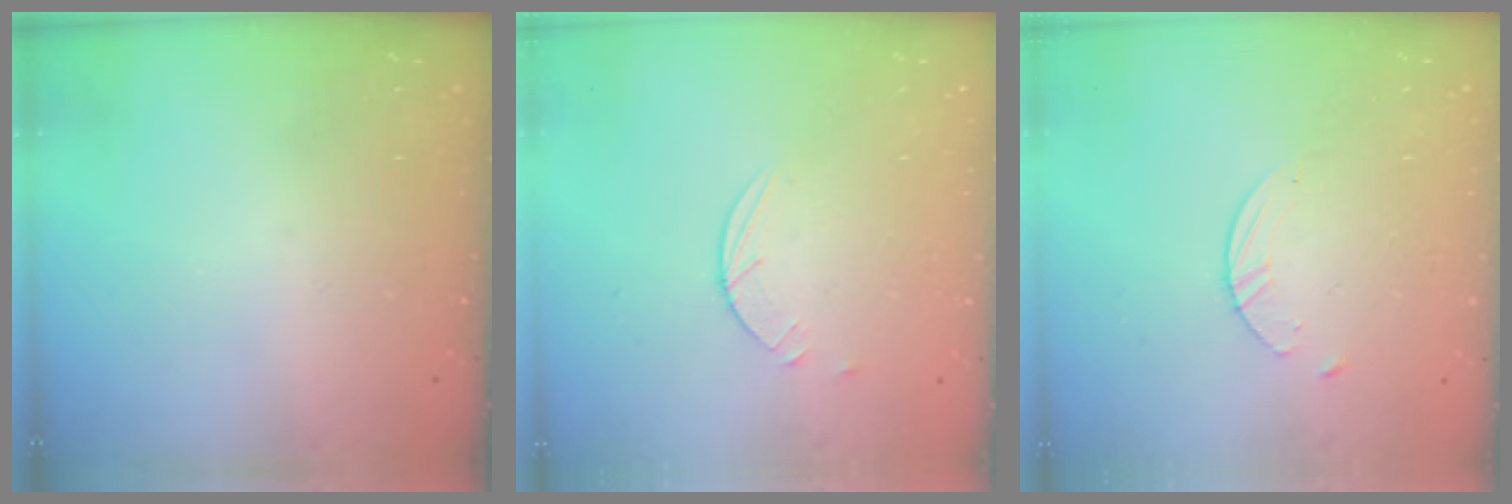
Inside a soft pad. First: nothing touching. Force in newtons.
{"total": 2.9, "press": 2.8, "slide": 0.3}
{"total": 2.7, "press": 2.6, "slide": 0.3}